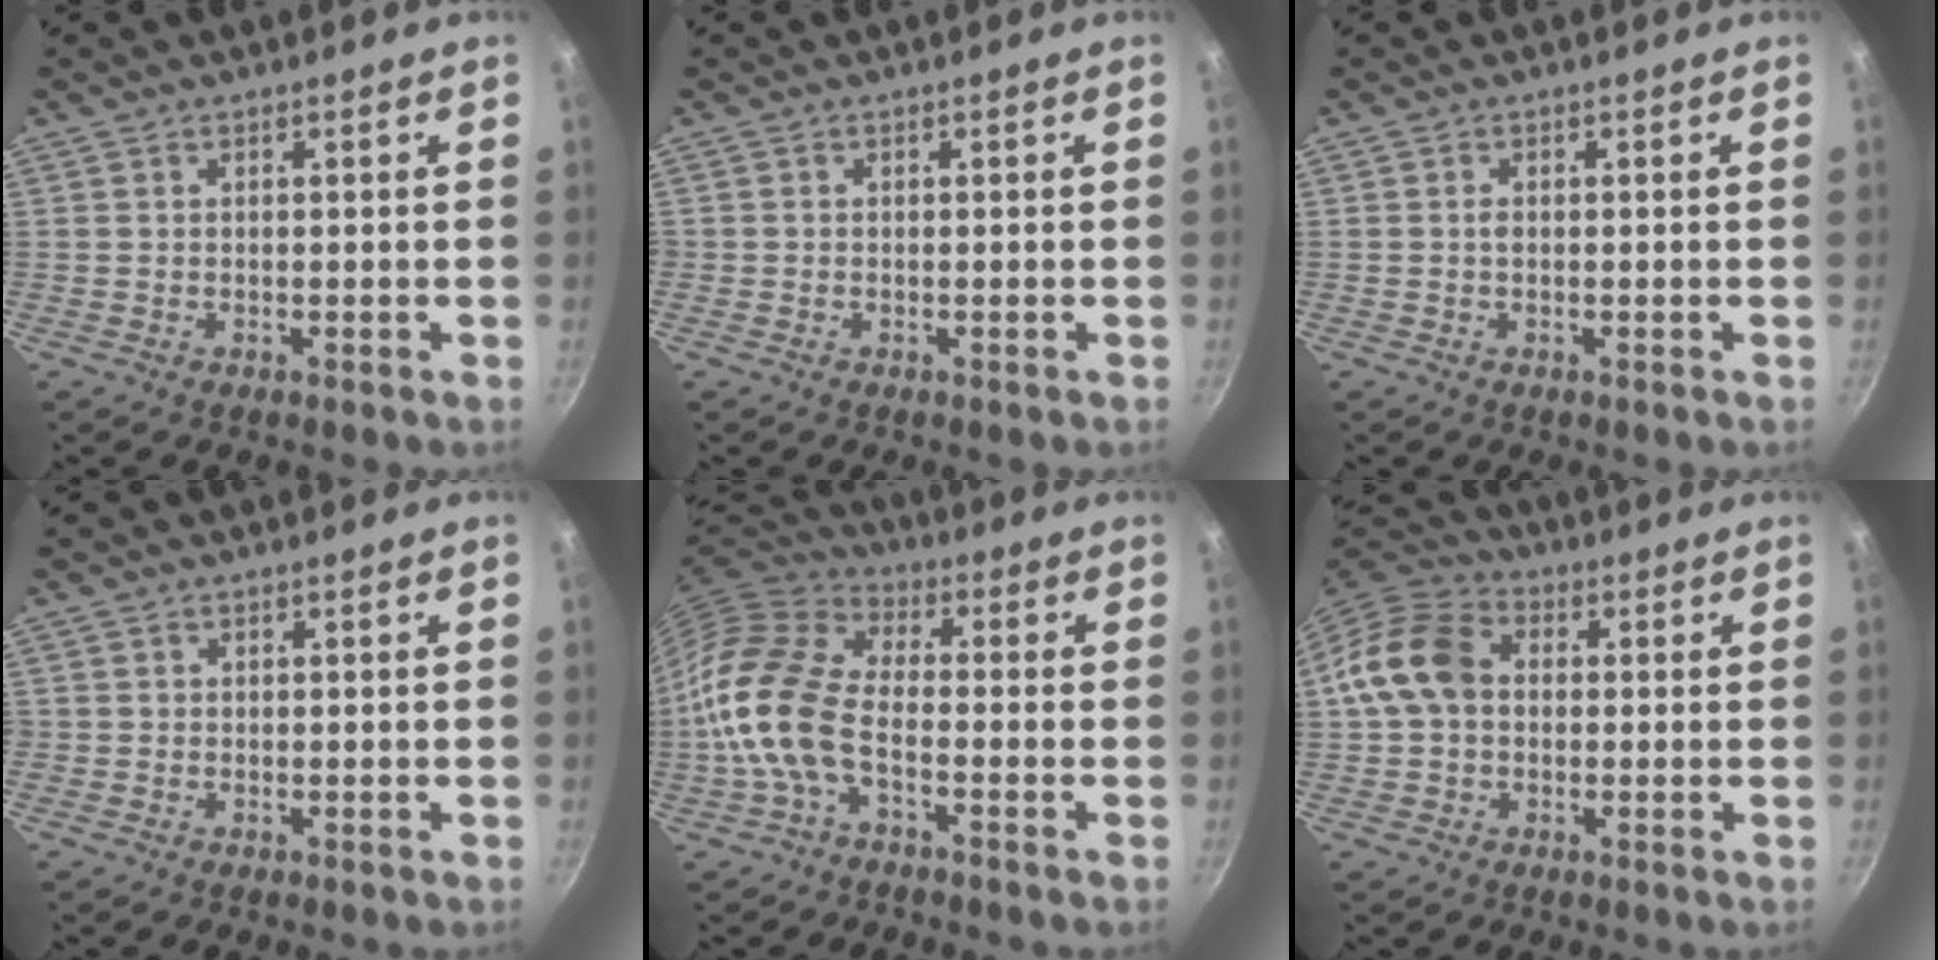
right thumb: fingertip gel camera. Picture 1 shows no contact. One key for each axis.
{"total": 0.0}
{"total": 0.8, "fx": 0.0, "fy": 0.5, "fz": 0.6, "tx": -0.013, "ty": 0.003, "tz": -0.001}
{"total": 0.7, "fx": -0.1, "fy": 0.7, "fz": 0.0, "tx": 0.001, "ty": 0.002, "tz": -0.004}
{"total": 13.2, "fx": -4.0, "fy": 7.0, "fz": 10.5, "tx": -0.203, "ty": 0.038, "tz": -0.096}
{"total": 11.0, "fx": 0.4, "fy": 8.4, "fz": 7.1, "tx": -0.110, "ty": 0.028, "tz": -0.009}